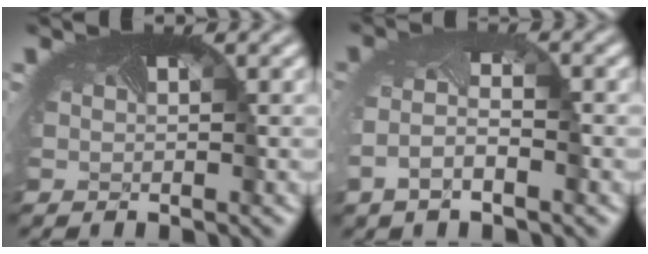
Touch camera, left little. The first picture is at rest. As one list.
[{"total": 3.3, "force": [-1.5, 1.2, 2.7], "torque": [-0.064, -0.004, -0.028]}]